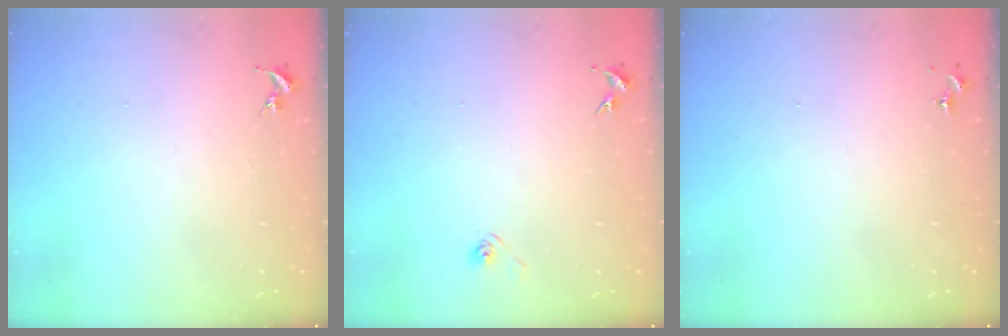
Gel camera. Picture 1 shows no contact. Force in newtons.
{"total": 2.9, "press": 2.5, "slide": 1.5}
{"total": 0.0}